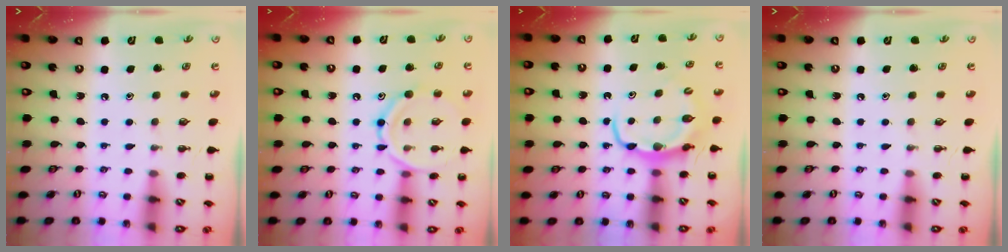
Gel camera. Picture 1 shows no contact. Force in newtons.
{"total": 12.4, "press": 12.3, "slide": 1.1}
{"total": 6.4, "press": 6.4, "slide": 0.4}
{"total": 0.0}